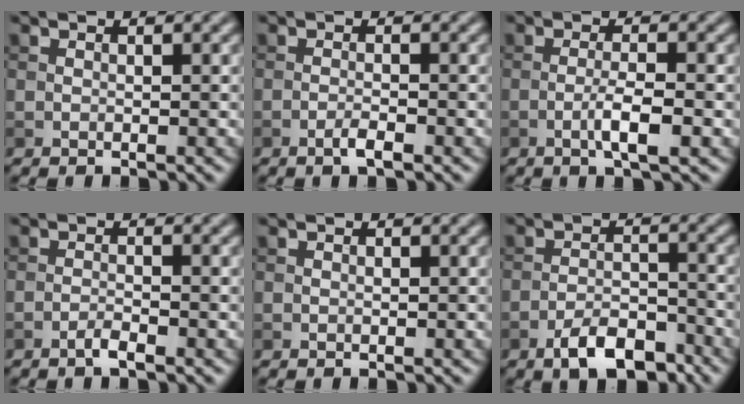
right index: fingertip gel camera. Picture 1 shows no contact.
{"total": 1.5, "force": [-0.9, 0.2, 1.1], "torque": [-0.020, 0.003, -0.019]}
{"total": 3.0, "force": [-1.2, 0.4, 2.8], "torque": [-0.050, 0.006, -0.023]}
{"total": 1.3, "force": [-0.9, 0.2, 0.9], "torque": [-0.017, 0.004, -0.021]}
{"total": 0.0}
{"total": 5.1, "force": [-3.5, 2.0, 3.2], "torque": [-0.050, 0.002, -0.063]}